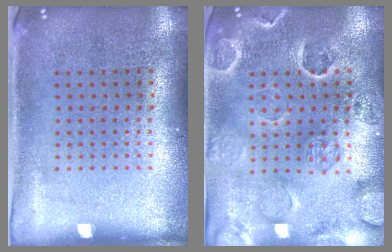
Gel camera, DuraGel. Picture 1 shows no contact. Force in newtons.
{"total": 2.7, "press": 2.7, "slide": 0.5}